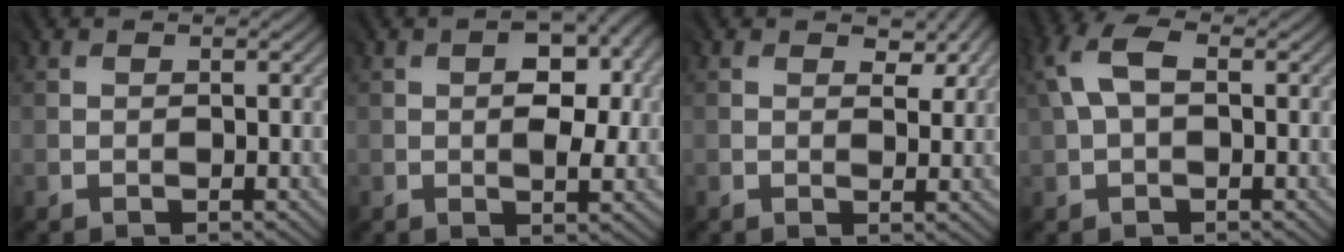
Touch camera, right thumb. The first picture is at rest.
{"total": 4.8, "force": [0.3, 2.5, 4.1], "torque": [-0.062, -0.005, 0.005]}
{"total": 3.4, "force": [1.7, 1.9, 2.2], "torque": [-0.032, -0.005, 0.028]}
{"total": 6.2, "force": [1.6, 3.4, 4.9], "torque": [-0.129, 0.022, 0.024]}